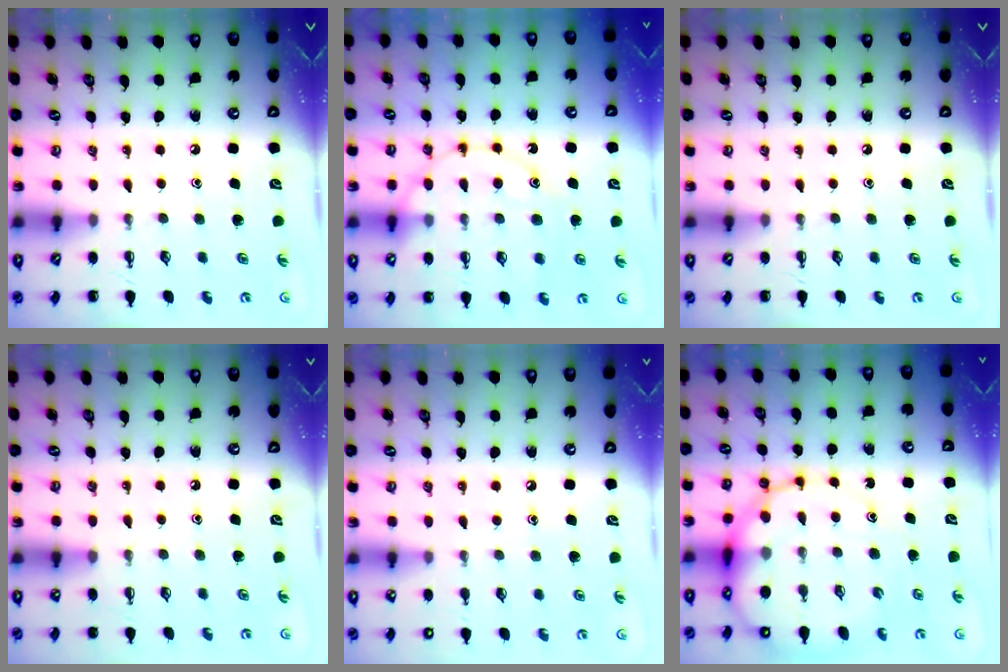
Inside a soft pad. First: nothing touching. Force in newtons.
{"total": 13.1, "press": 13.1, "slide": 0.8}
{"total": 0.0}
{"total": 3.9, "press": 3.6, "slide": 1.4}
{"total": 6.2, "press": 6.0, "slide": 1.6}
{"total": 17.9, "press": 17.4, "slide": 4.4}